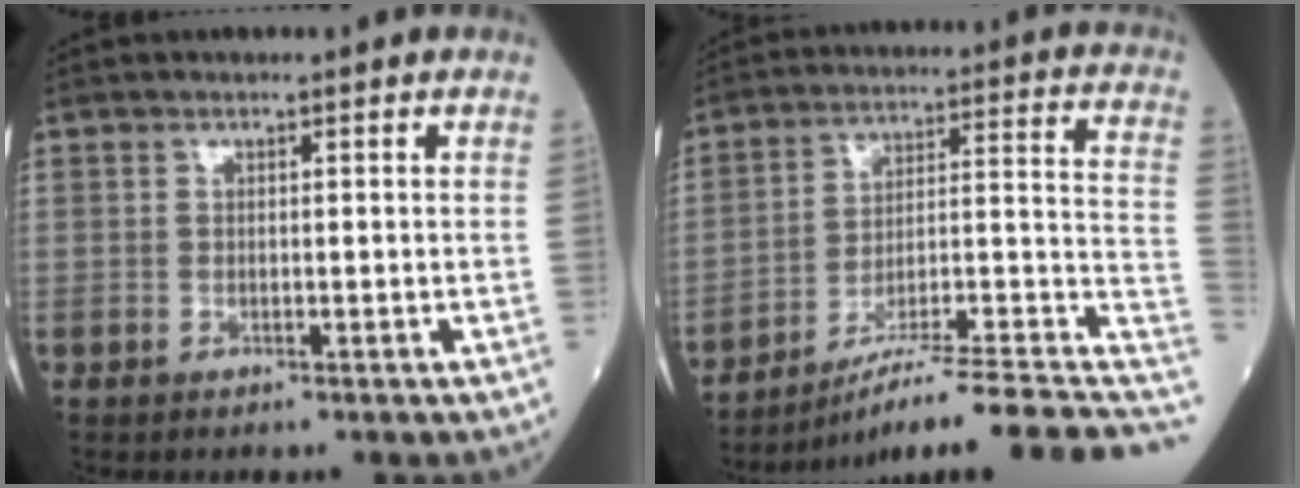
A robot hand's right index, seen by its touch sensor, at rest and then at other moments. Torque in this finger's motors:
{"motor_torque": [-0.21, -0.32, 0.09, 0.05]}